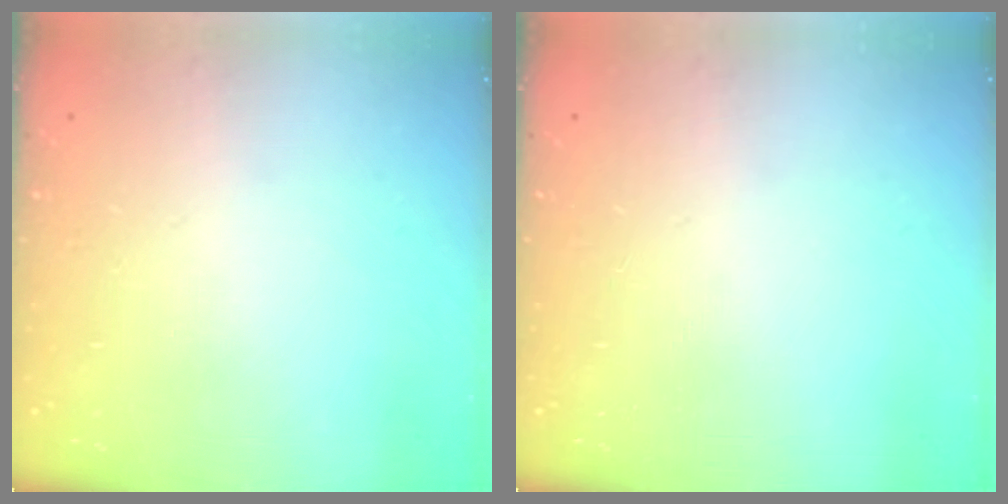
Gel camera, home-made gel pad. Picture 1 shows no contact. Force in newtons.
{"total": 0.0}